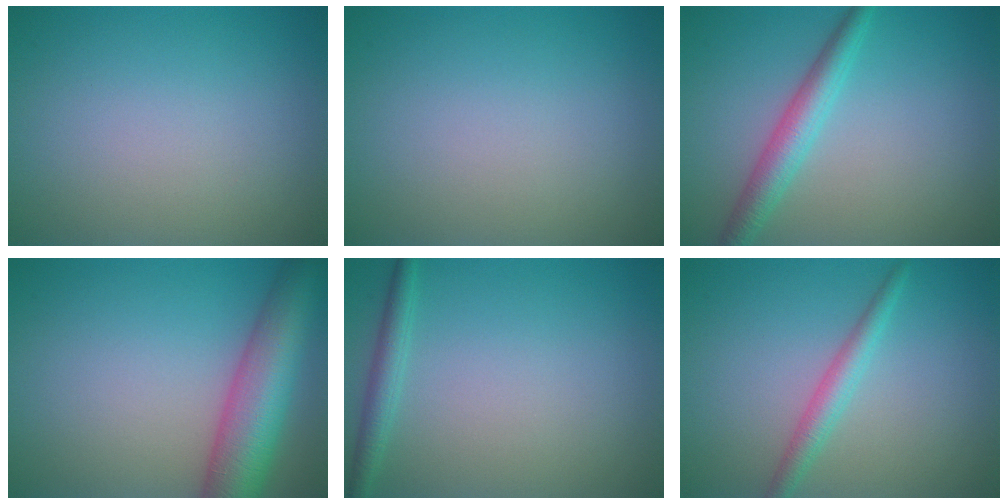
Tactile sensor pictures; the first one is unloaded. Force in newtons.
{"total": 0.0}
{"total": 3.3, "press": 3.3, "slide": 0.1}
{"total": 8.7, "press": 8.7, "slide": 0.3}
{"total": 1.8, "press": 1.8, "slide": 0.1}
{"total": 2.3, "press": 2.3, "slide": 0.0}